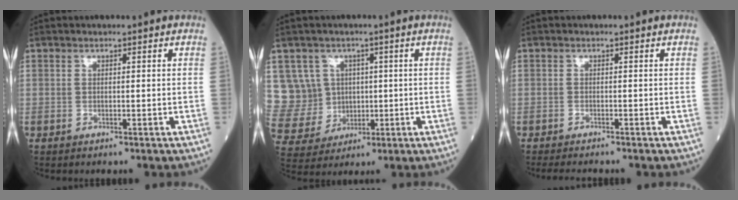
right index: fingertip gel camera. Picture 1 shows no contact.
{"total": 9.3, "force": [2.4, 8.9, 1.3], "torque": [-0.046, 0.041, 0.063]}
{"total": 4.5, "force": [-4.0, 0.4, 2.1], "torque": [-0.025, -0.009, -0.058]}